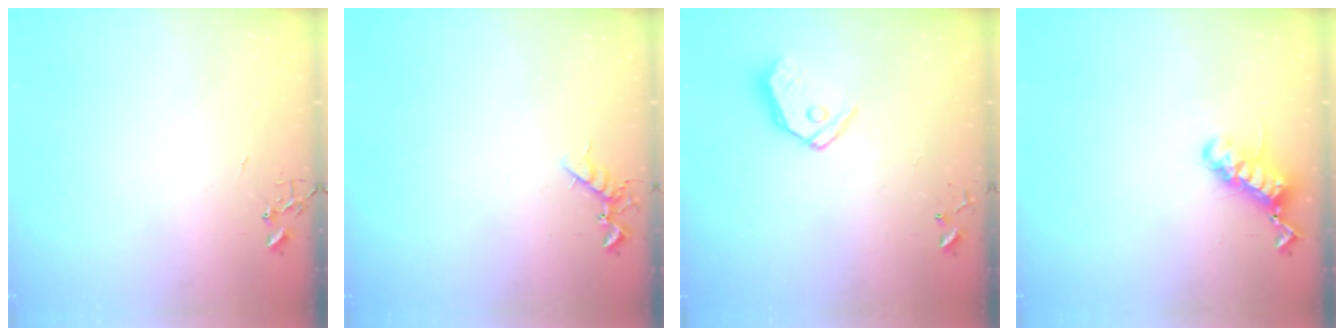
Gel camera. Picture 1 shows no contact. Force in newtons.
{"total": 7.0, "press": 6.9, "slide": 1.1}
{"total": 11.1, "press": 11.0, "slide": 1.7}
{"total": 12.7, "press": 12.6, "slide": 1.1}